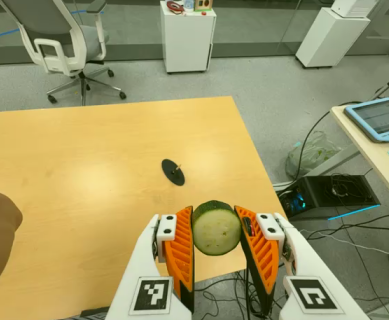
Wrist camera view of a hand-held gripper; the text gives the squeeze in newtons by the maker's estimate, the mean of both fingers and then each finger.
{"total": 12.3, "left": 11.7, "right": 13.0}